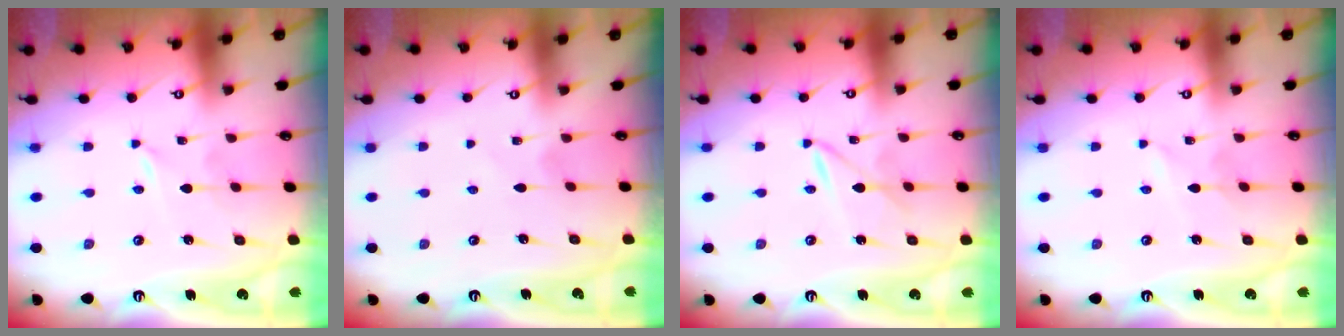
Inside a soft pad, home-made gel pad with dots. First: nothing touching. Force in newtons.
{"total": 1.7, "press": 1.7, "slide": 0.3}
{"total": 2.1, "press": 2.1, "slide": 0.3}
{"total": 1.9, "press": 1.9, "slide": 0.2}